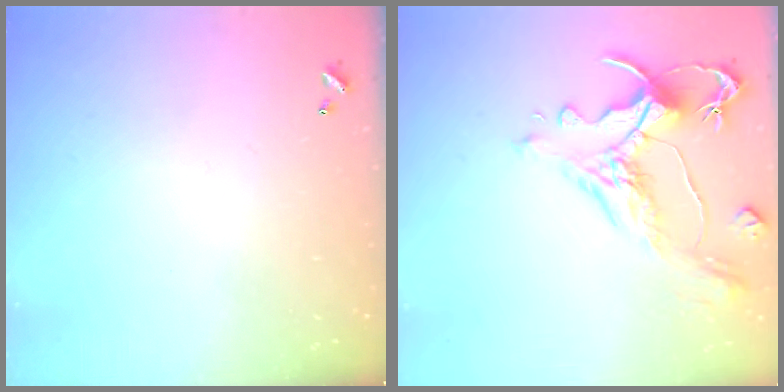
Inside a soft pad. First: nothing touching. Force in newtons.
{"total": 1.5, "press": 0.1, "slide": 1.5}